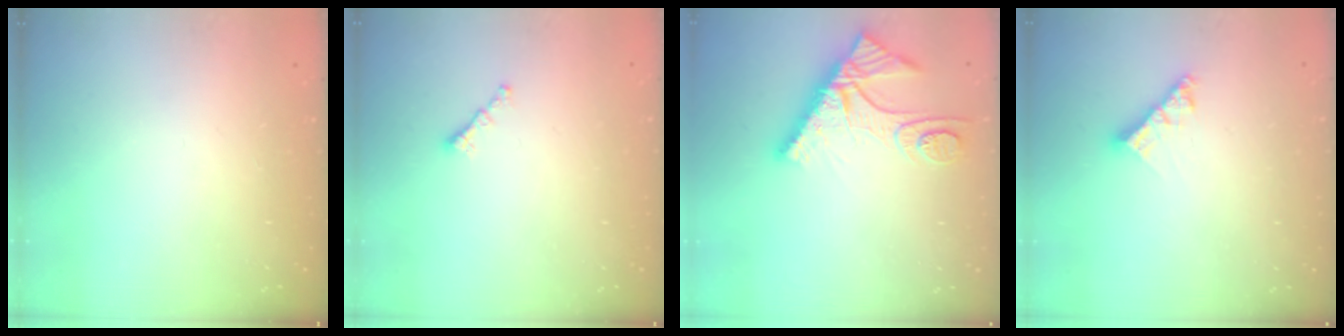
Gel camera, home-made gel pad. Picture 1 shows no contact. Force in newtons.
{"total": 0.8, "press": 0.7, "slide": 0.4}
{"total": 10.7, "press": 10.6, "slide": 1.1}
{"total": 7.4, "press": 7.4, "slide": 0.8}